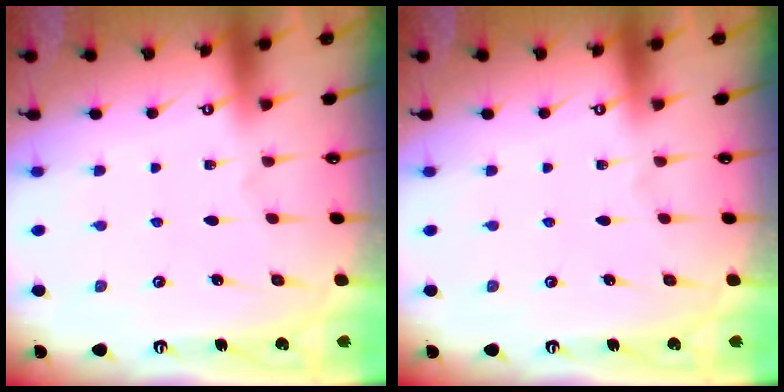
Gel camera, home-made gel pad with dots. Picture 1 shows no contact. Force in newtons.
{"total": 0.0}